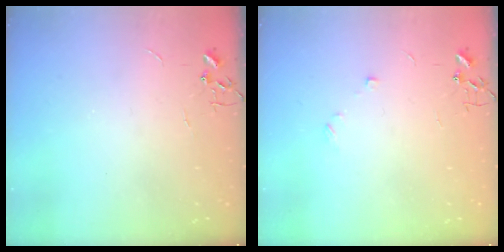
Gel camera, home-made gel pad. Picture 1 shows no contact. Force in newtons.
{"total": 5.7, "press": 5.6, "slide": 0.6}